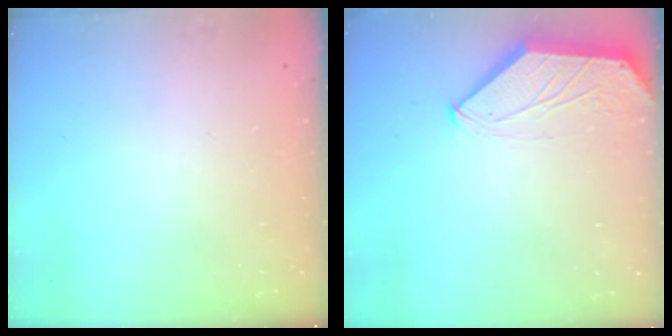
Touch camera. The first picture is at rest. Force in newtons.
{"total": 0.5, "press": 0.5, "slide": 0.3}